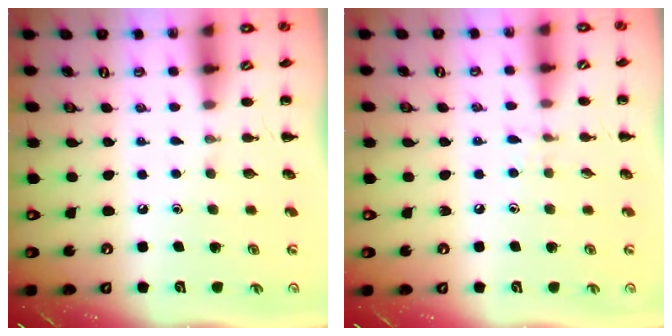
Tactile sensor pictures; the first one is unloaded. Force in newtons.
{"total": 5.7, "press": 5.2, "slide": 2.3}